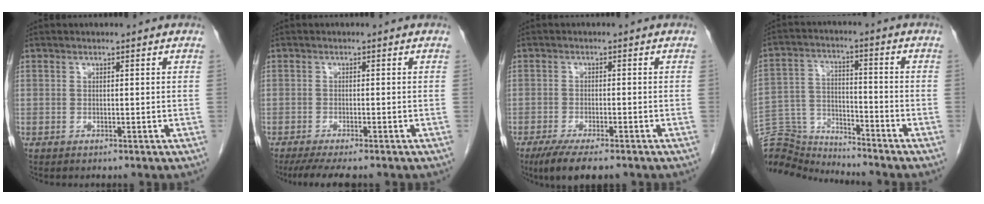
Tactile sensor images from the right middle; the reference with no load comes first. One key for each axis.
{"total": 6.8, "fx": -5.6, "fy": 1.0, "fz": 3.7, "tx": -0.052, "ty": -0.013, "tz": -0.086}
{"total": 7.9, "fx": -5.9, "fy": 1.8, "fz": 4.9, "tx": -0.076, "ty": -0.015, "tz": -0.091}
{"total": 11.4, "fx": -11.4, "fy": 0.2, "fz": -0.2, "tx": -0.004, "ty": 0.030, "tz": -0.211}